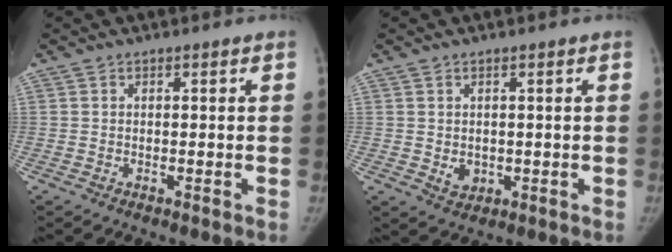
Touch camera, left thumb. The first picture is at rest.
{"total": 2.8, "force": [-0.1, 2.3, 1.6], "torque": [-0.017, -0.003, 0.010]}